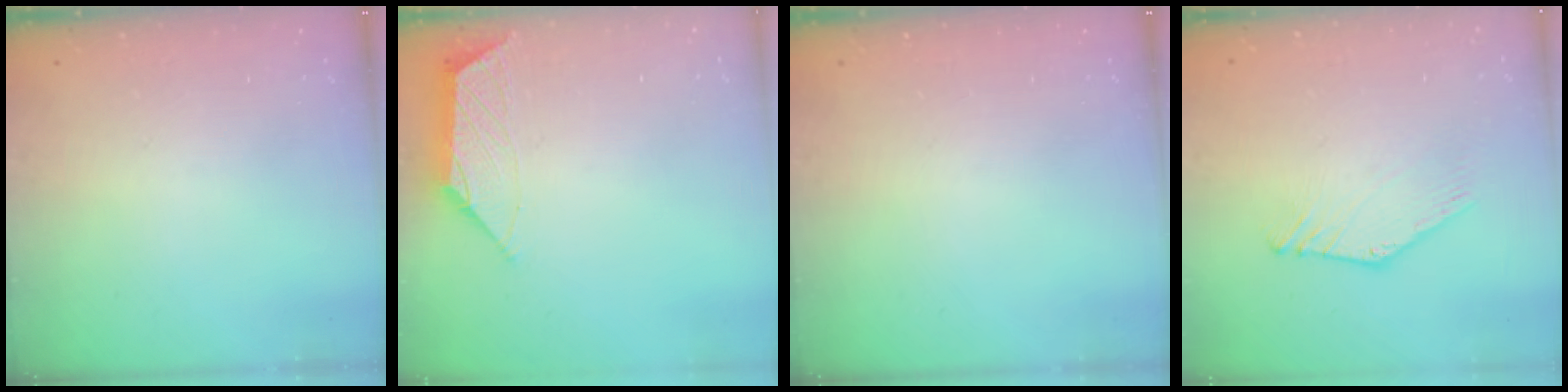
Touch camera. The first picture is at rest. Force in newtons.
{"total": 1.1, "press": 0.9, "slide": 0.5}
{"total": 0.0}
{"total": 2.0, "press": 2.0, "slide": 0.0}